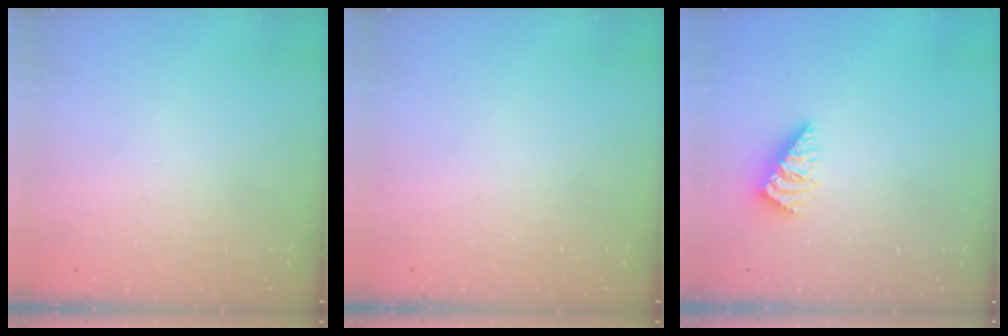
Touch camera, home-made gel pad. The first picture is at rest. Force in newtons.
{"total": 0.0}
{"total": 1.3, "press": 1.2, "slide": 0.3}